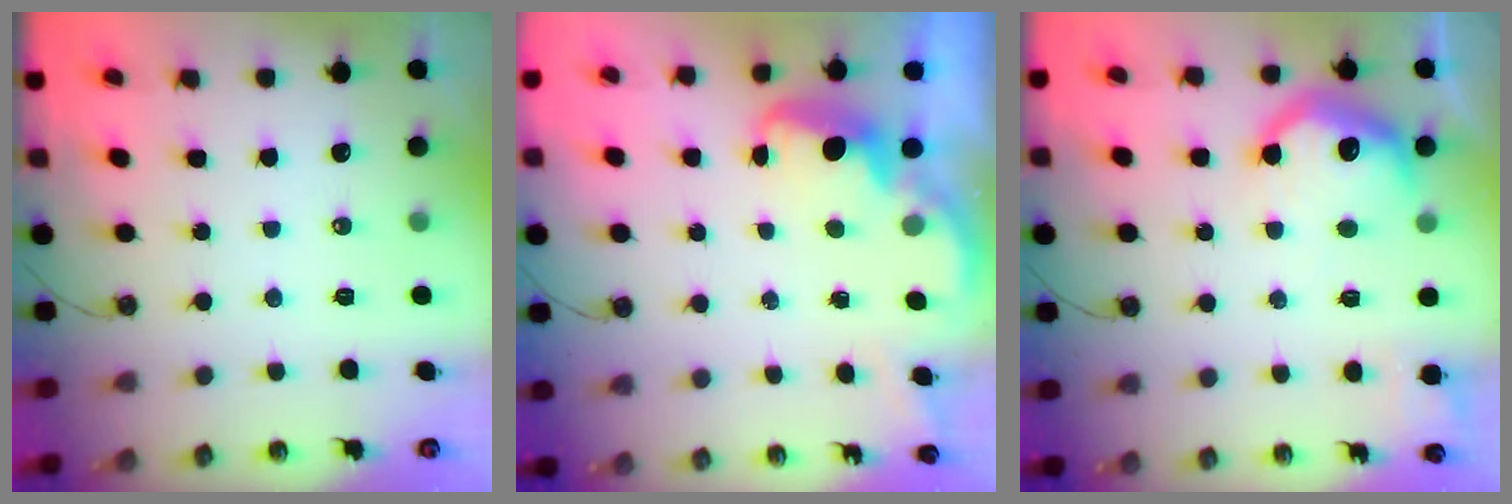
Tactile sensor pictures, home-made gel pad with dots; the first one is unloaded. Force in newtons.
{"total": 2.5, "press": 2.5, "slide": 0.4}
{"total": 12.7, "press": 12.6, "slide": 1.1}